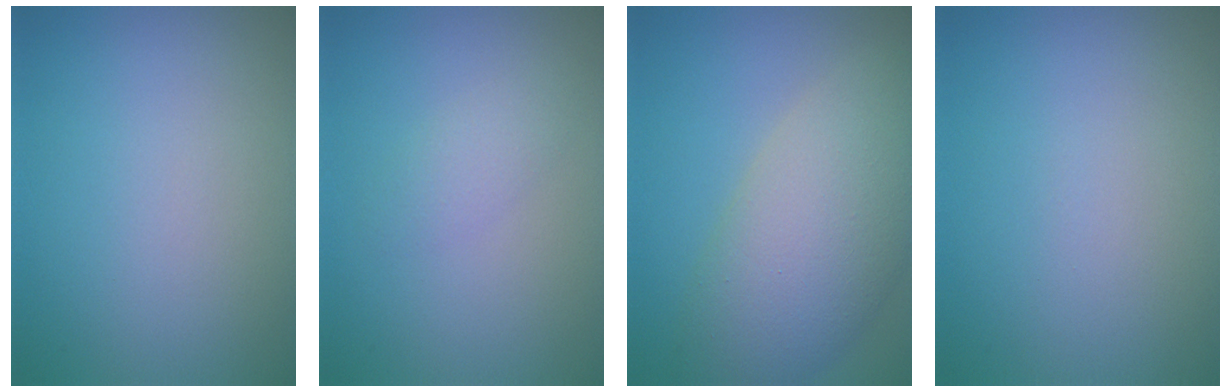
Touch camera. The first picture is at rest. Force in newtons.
{"total": 2.5, "press": 2.4, "slide": 0.3}
{"total": 10.1, "press": 10.1, "slide": 0.2}
{"total": 0.0}